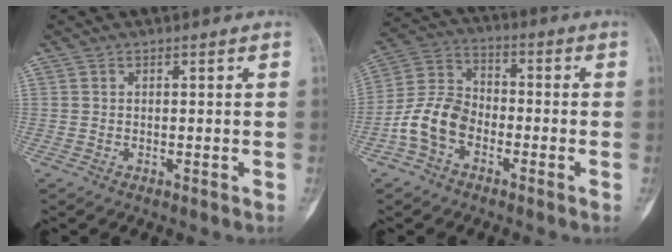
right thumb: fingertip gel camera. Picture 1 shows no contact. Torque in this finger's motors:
{"motor_torque": [1.42, 1.44, 0.74, -0.75, 0.05]}